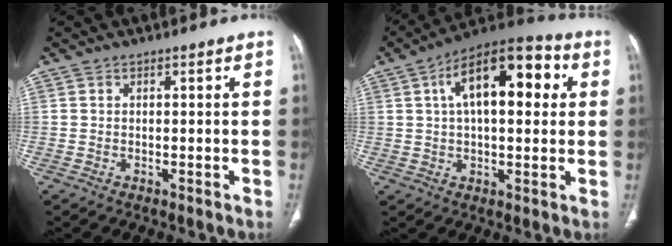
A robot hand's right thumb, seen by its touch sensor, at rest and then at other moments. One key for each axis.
{"total": 17.5, "fx": 4.6, "fy": 8.4, "fz": 14.7, "tx": -0.201, "ty": 0.027, "tz": 0.061}